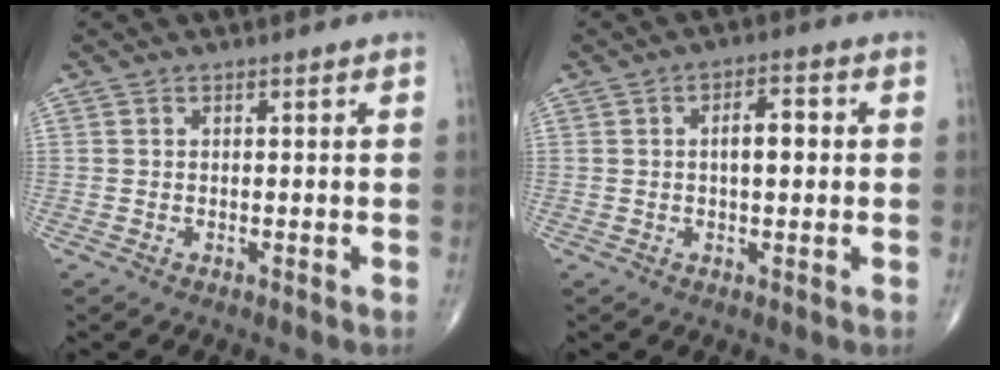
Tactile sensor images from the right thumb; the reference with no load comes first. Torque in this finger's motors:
{"motor_torque": [1.11, 2.26, 1.08, 0.17, -0.04]}